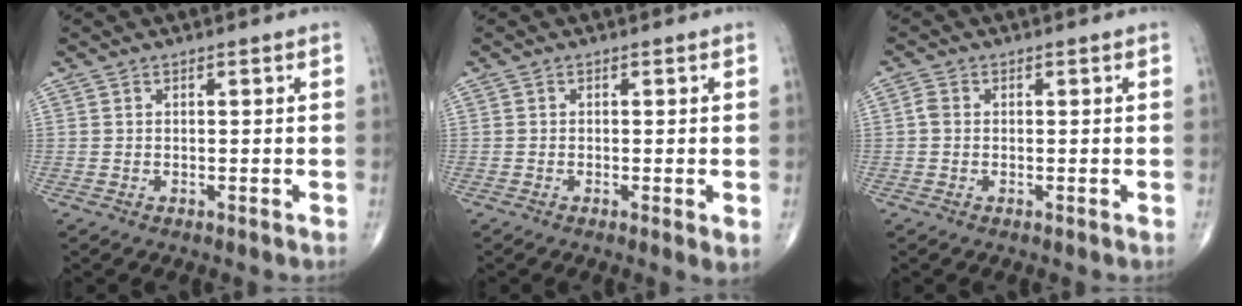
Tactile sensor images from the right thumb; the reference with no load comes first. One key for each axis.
{"total": 2.1, "fx": -0.4, "fy": 0.4, "fz": 2.0, "tx": -0.039, "ty": -0.009, "tz": -0.010}
{"total": 1.6, "fx": -0.1, "fy": 1.2, "fz": 0.9, "tx": -0.015, "ty": 0.003, "tz": -0.004}